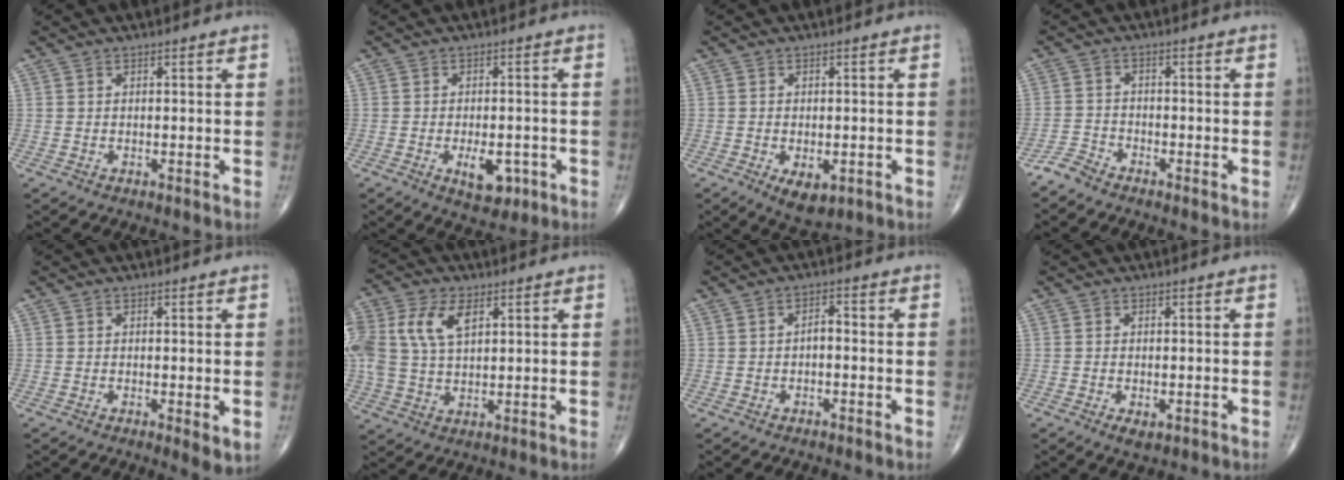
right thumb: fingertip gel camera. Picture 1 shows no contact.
{"total": 5.8, "force": [-2.1, 3.0, 4.4], "torque": [-0.053, 0.004, -0.022]}
{"total": 5.3, "force": [-1.9, 2.8, 4.1], "torque": [-0.062, -0.003, -0.019]}
{"total": 2.8, "force": [-2.7, 0.7, 0.4], "torque": [-0.006, -0.003, -0.062]}
{"total": 3.0, "force": [-0.5, 0.9, 2.8], "torque": [-0.044, -0.012, -0.010]}
{"total": 13.4, "force": [4.2, 7.8, 10.0], "torque": [-0.238, 0.005, 0.079]}
{"total": 2.2, "force": [-0.6, 1.2, 1.7], "torque": [-0.020, 0.011, -0.013]}
{"total": 2.2, "force": [-0.9, 1.1, 1.7], "torque": [-0.028, -0.002, -0.013]}